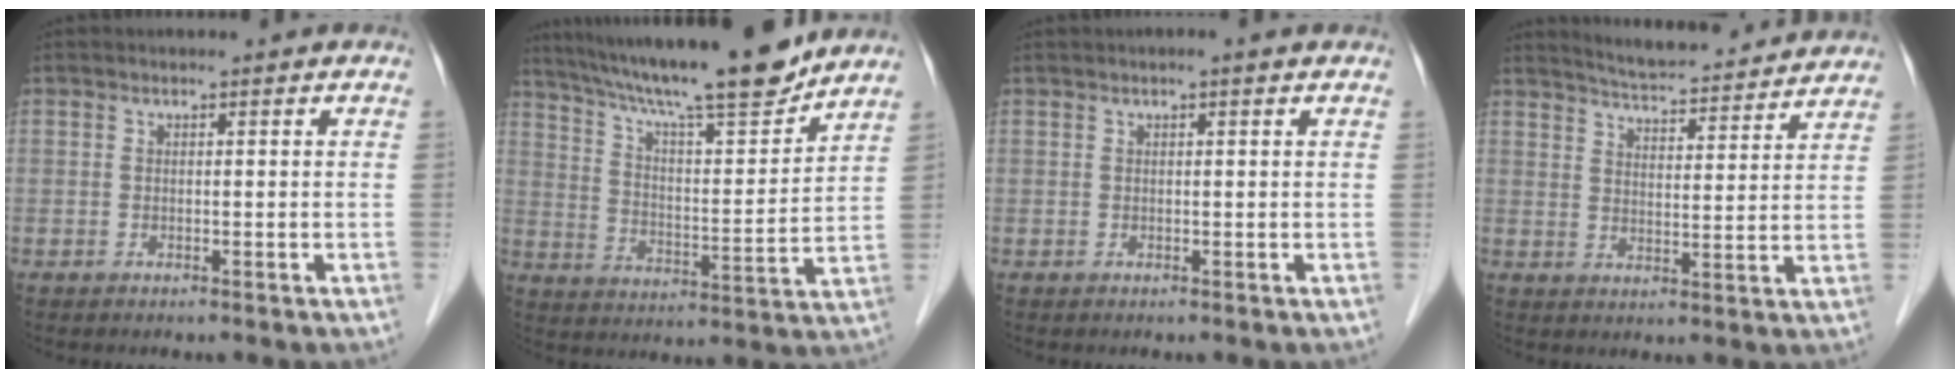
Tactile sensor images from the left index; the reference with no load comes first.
{"total": 18.5, "force": [15.9, 0.8, 9.6], "torque": [-0.160, 0.001, 0.251]}
{"total": 1.1, "force": [0.4, 0.0, 1.1], "torque": [-0.018, 0.008, 0.004]}
{"total": 14.5, "force": [13.8, 1.6, 4.4], "torque": [-0.066, 0.003, 0.181]}